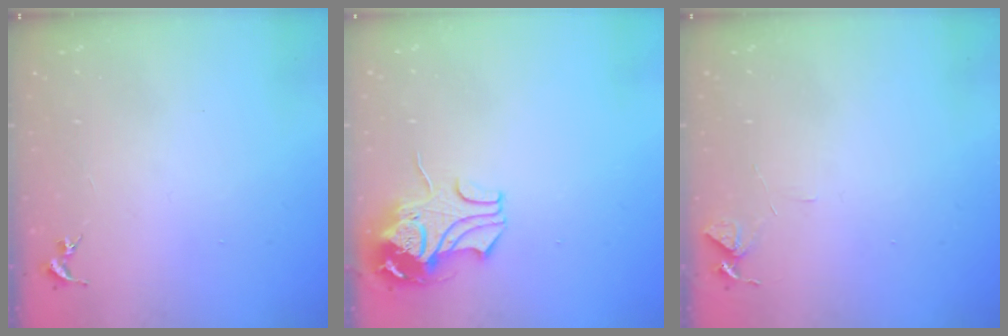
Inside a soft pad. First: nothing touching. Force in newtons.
{"total": 10.0, "press": 9.9, "slide": 1.5}
{"total": 6.0, "press": 5.9, "slide": 0.6}